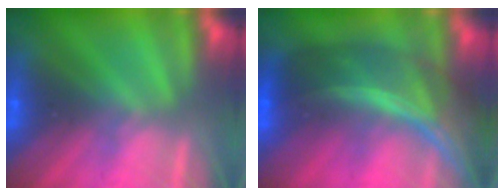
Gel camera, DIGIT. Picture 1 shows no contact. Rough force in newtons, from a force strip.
{"total": 10.9}